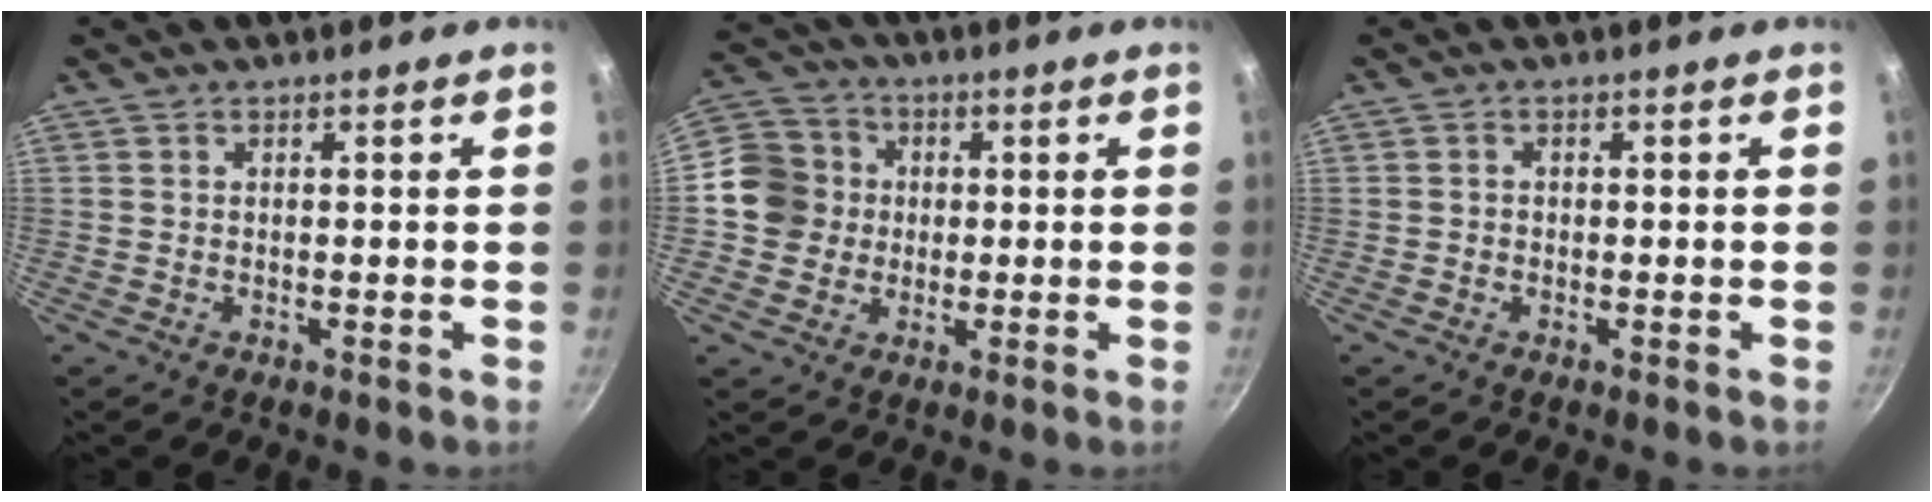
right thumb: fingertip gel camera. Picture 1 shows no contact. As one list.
[{"total": 10.4, "force": [0.0, 9.7, 3.8], "torque": [-0.038, 0.024, -0.018]}, {"total": 0.7, "force": [-0.3, 0.6, 0.1], "torque": [-0.001, 0.002, -0.008]}]